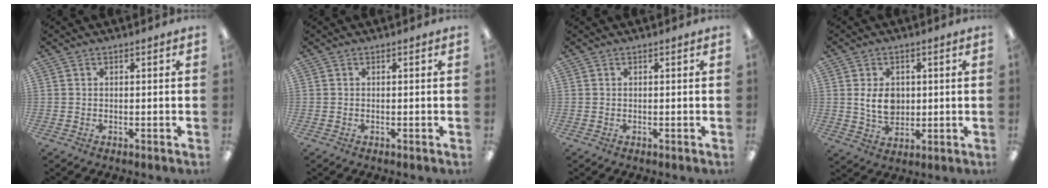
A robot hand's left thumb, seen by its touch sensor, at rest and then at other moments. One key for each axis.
{"total": 0.0}
{"total": 0.0}
{"total": 6.8, "fx": 1.1, "fy": 5.0, "fz": 4.5, "tx": -0.074, "ty": -0.002, "tz": 0.017}